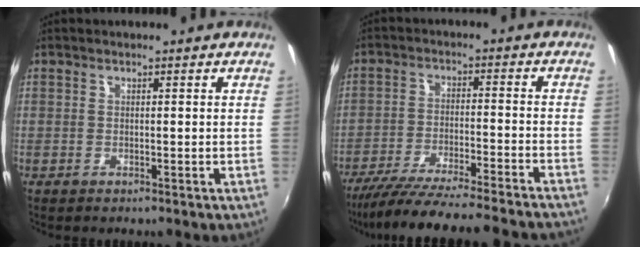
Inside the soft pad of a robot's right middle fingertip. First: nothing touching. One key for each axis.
{"total": 20.9, "fx": -18.9, "fy": -0.5, "fz": 8.9, "tx": -0.162, "ty": -0.048, "tz": -0.286}